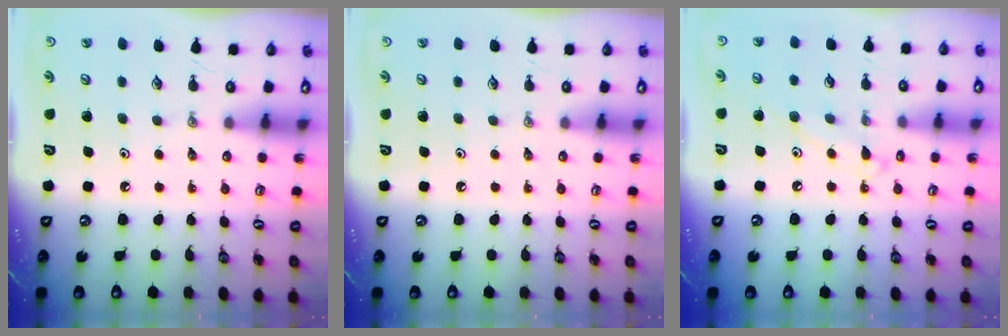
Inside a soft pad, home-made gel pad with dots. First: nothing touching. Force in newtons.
{"total": 0.0}
{"total": 8.0, "press": 8.0, "slide": 0.6}